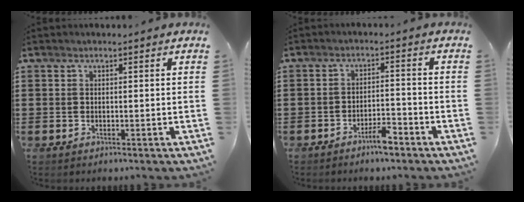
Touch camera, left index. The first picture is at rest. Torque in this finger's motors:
{"motor_torque": [0.41, 0.41, 0.10, 0.03]}